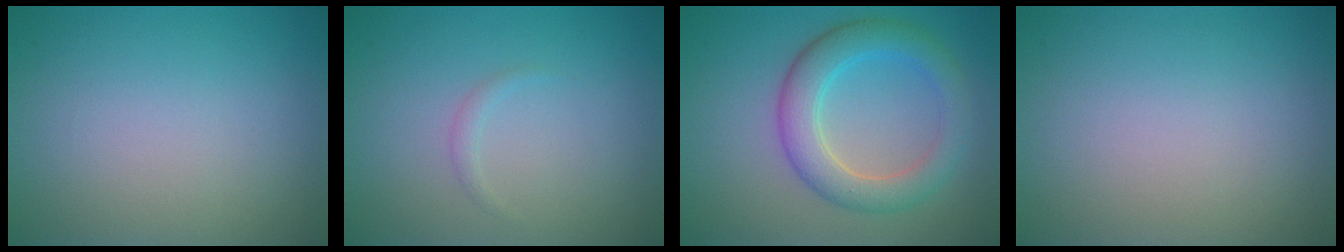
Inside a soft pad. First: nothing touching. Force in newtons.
{"total": 0.7, "press": 0.7, "slide": 0.0}
{"total": 5.0, "press": 5.0, "slide": 0.3}
{"total": 0.0}